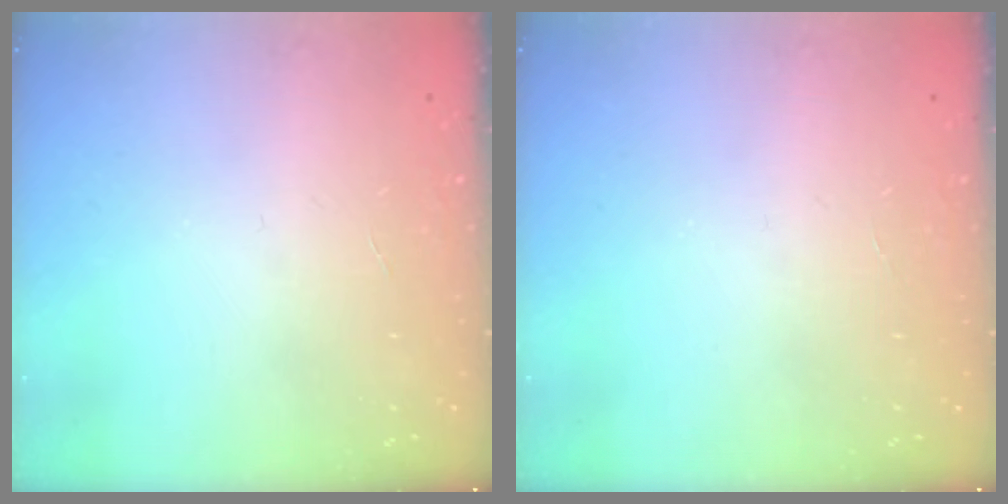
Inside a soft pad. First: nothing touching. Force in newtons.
{"total": 0.0}